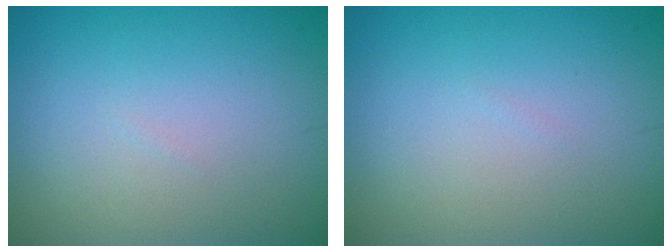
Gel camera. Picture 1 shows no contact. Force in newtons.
{"total": 0.0}